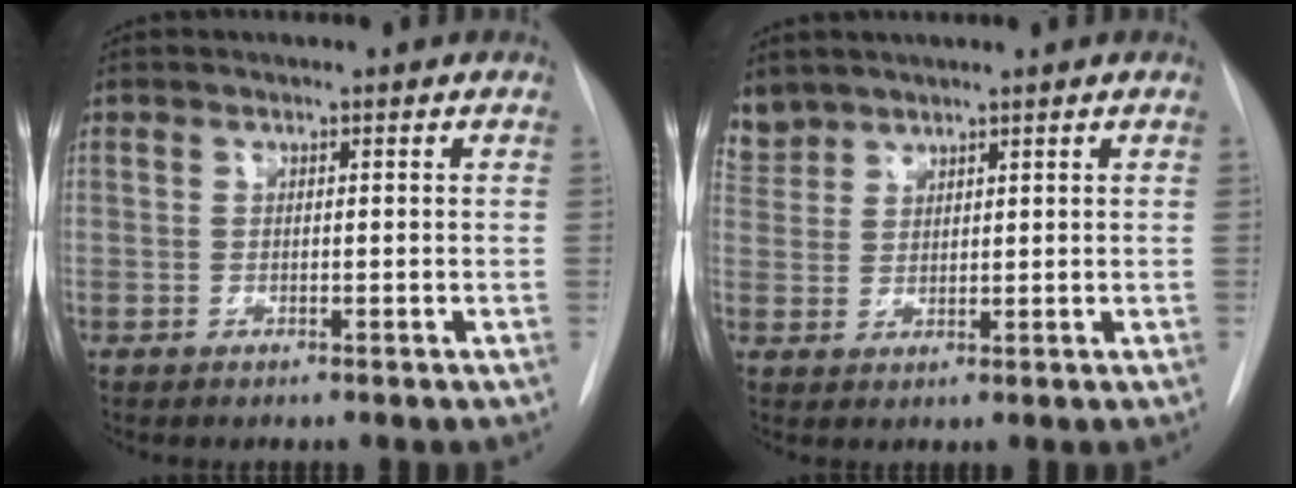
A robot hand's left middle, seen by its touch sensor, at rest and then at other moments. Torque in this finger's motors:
{"motor_torque": [0.01, -0.01, 0.01, -0.04]}